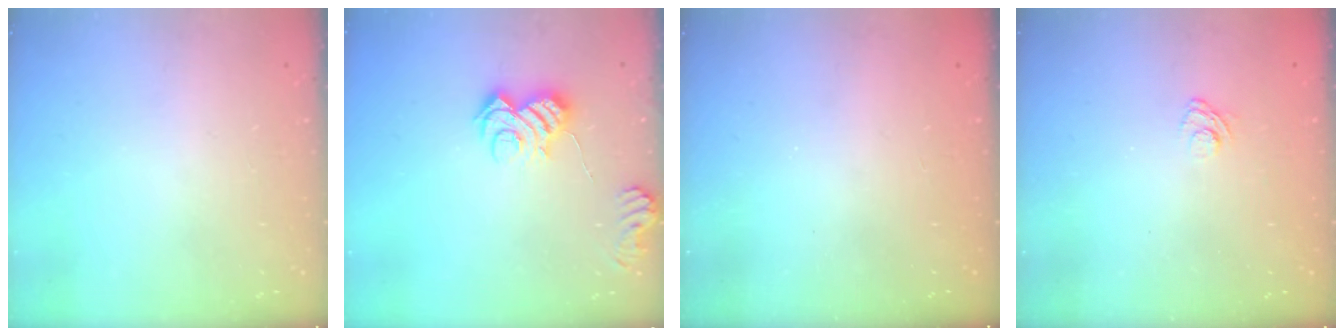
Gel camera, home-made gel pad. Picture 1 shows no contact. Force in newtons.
{"total": 8.5, "press": 8.4, "slide": 0.9}
{"total": 2.4, "press": 2.3, "slide": 0.8}
{"total": 3.0, "press": 2.6, "slide": 1.4}